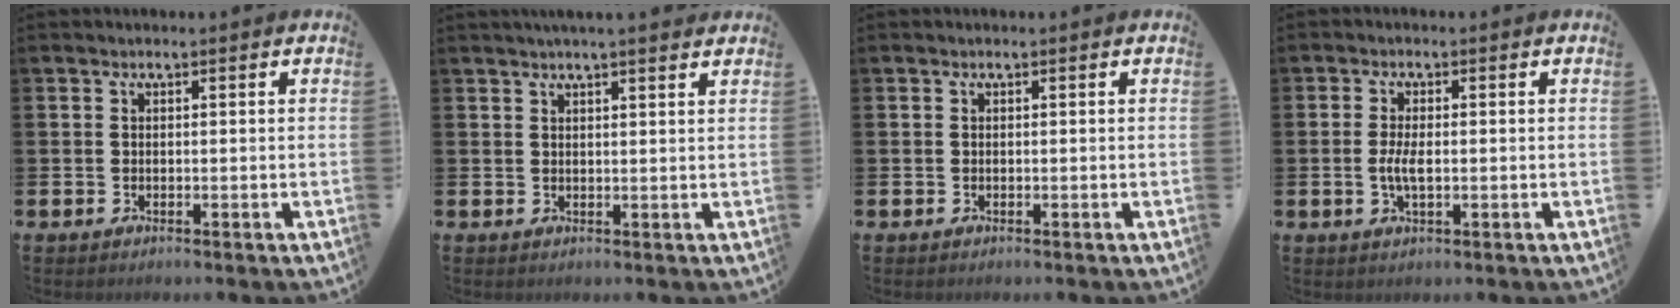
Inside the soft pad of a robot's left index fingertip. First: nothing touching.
{"total": 2.7, "force": [2.5, -0.2, 0.8], "torque": [-0.013, -0.010, 0.044]}
{"total": 0.0}
{"total": 3.0, "force": [-0.3, 1.1, 2.8], "torque": [-0.048, 0.000, -0.007]}